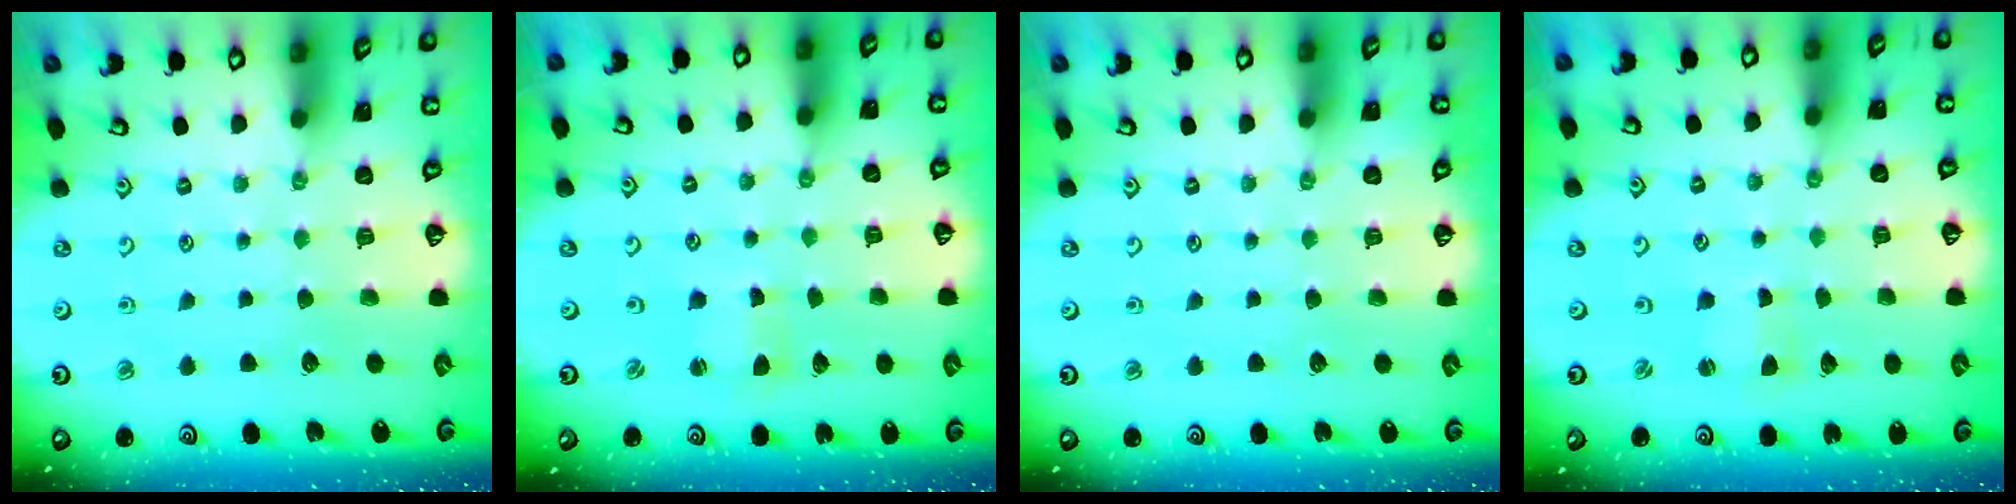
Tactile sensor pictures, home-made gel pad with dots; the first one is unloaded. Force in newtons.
{"total": 2.1, "press": 2.1, "slide": 0.4}
{"total": 0.0}
{"total": 0.9, "press": 0.9, "slide": 0.2}